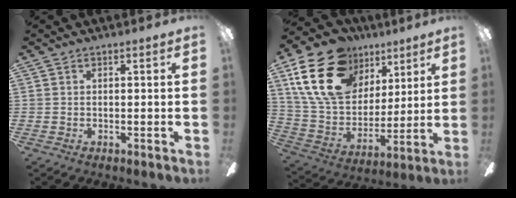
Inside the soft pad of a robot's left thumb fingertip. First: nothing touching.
{"total": 23.9, "force": [12.4, 16.0, 12.7], "torque": [-0.250, -0.048, 0.226]}